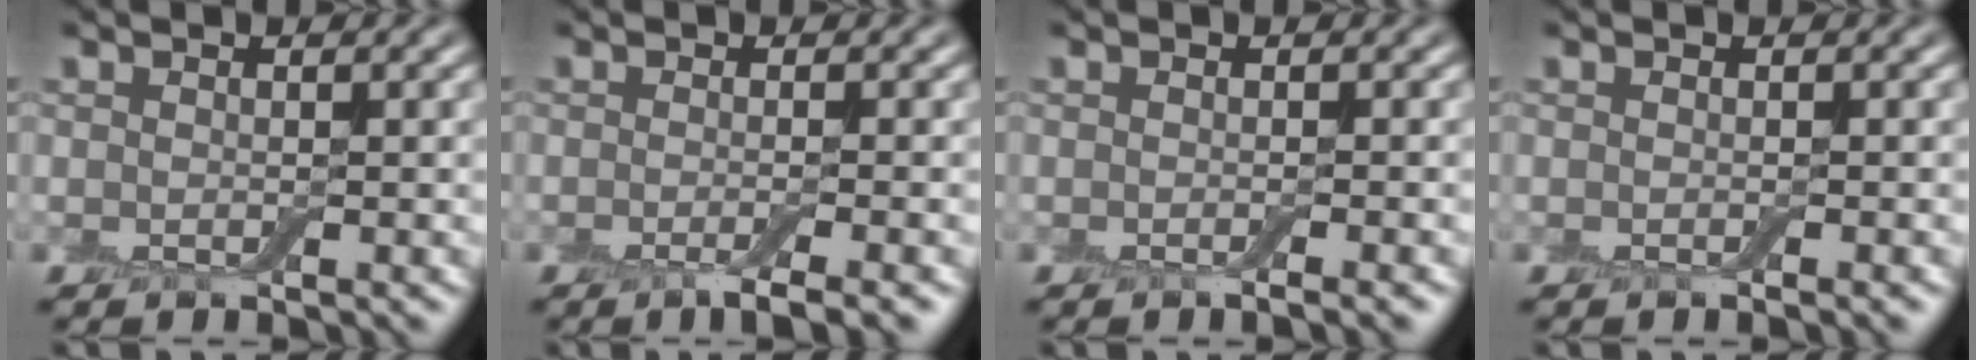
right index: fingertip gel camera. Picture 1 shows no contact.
{"total": 3.0, "force": [-1.6, 0.6, 2.4], "torque": [-0.029, -0.002, -0.032]}
{"total": 1.6, "force": [-0.7, 0.4, 1.4], "torque": [-0.009, 0.000, -0.011]}
{"total": 0.9, "force": [-0.4, 0.2, 0.8], "torque": [-0.006, -0.001, -0.008]}